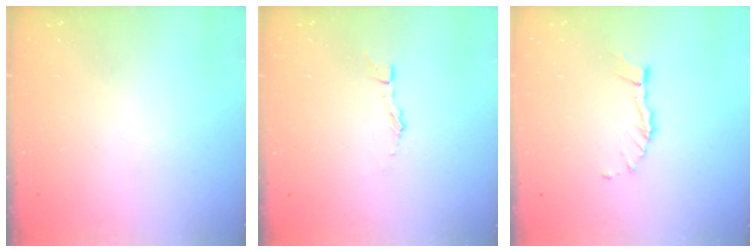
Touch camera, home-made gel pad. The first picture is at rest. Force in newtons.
{"total": 1.4, "press": 1.4, "slide": 0.1}
{"total": 5.1, "press": 5.1, "slide": 0.4}